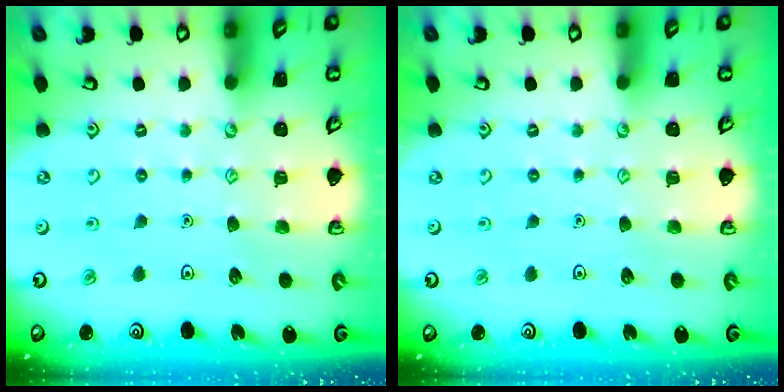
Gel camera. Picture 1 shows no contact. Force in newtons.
{"total": 0.0}